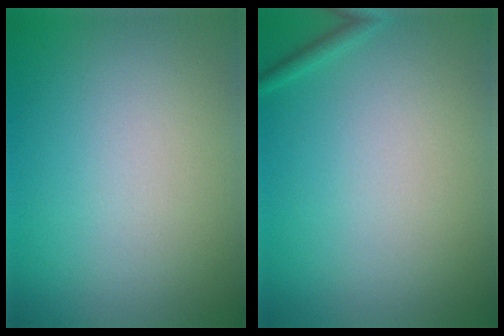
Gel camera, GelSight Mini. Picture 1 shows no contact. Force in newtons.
{"total": 0.8, "press": 0.8, "slide": 0.0}